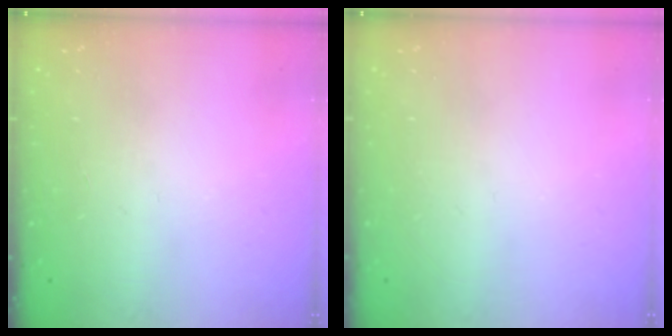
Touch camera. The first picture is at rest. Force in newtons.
{"total": 0.0}